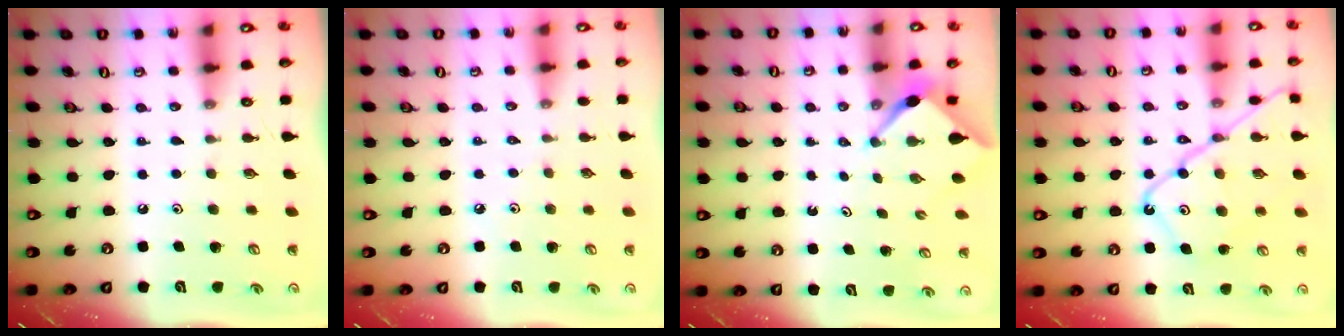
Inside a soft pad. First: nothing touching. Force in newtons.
{"total": 2.9, "press": 2.8, "slide": 0.5}
{"total": 2.5, "press": 2.5, "slide": 0.2}
{"total": 16.1, "press": 16.0, "slide": 1.6}